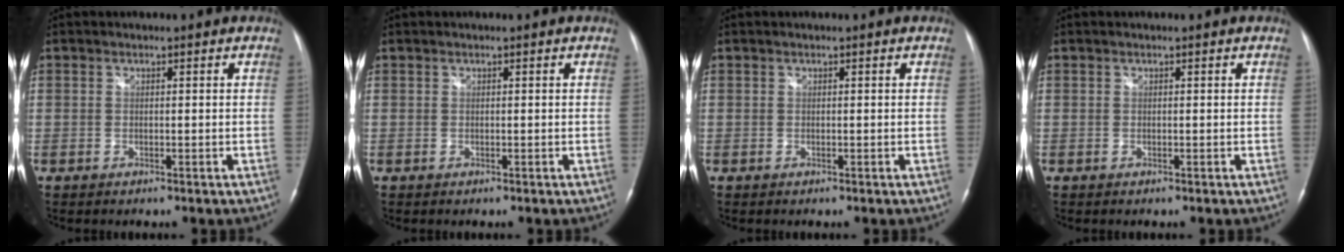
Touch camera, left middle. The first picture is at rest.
{"total": 0.0}
{"total": 0.0}
{"total": 0.0}